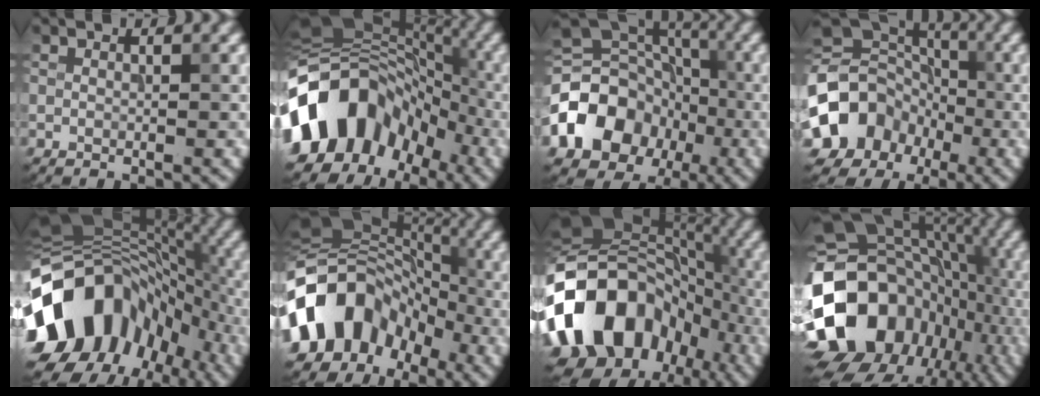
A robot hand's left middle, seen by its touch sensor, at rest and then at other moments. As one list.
[{"total": 14.0, "force": [-4.4, 10.5, 8.1], "torque": [-0.139, 0.009, -0.092]}, {"total": 11.1, "force": [-3.8, 8.9, 5.4], "torque": [-0.106, 0.004, -0.082]}, {"total": 9.9, "force": [-3.6, 8.1, 4.4], "torque": [-0.080, 0.001, -0.079]}, {"total": 15.6, "force": [-4.3, 11.8, 9.3], "torque": [-0.156, -0.002, -0.082]}, {"total": 12.3, "force": [-4.5, 9.3, 6.8], "torque": [-0.119, 0.010, -0.096]}, {"total": 17.3, "force": [-5.6, 12.8, 10.2], "torque": [-0.195, 0.002, -0.112]}, {"total": 17.4, "force": [-5.6, 13.1, 9.9], "torque": [-0.197, 0.003, -0.105]}]